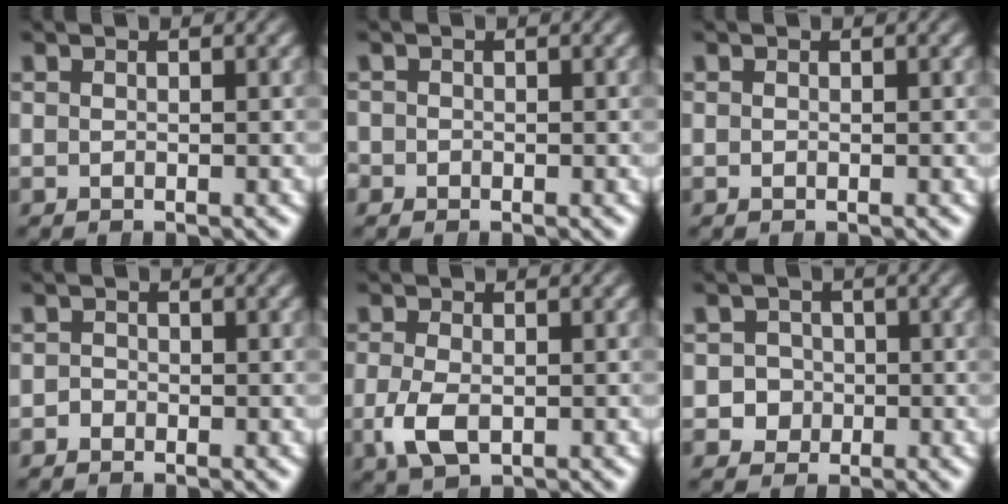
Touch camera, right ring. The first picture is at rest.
{"total": 1.0, "force": [-0.5, 0.9, -0.2], "torque": [-0.001, -0.002, -0.011]}
{"total": 0.0}
{"total": 0.8, "force": [-0.6, 0.4, -0.3], "torque": [-0.002, -0.012, -0.010]}
{"total": 3.0, "force": [-0.9, 1.7, 2.3], "torque": [-0.062, -0.022, -0.005]}
{"total": 5.7, "force": [-0.9, 5.5, 1.2], "torque": [-0.049, -0.020, -0.018]}